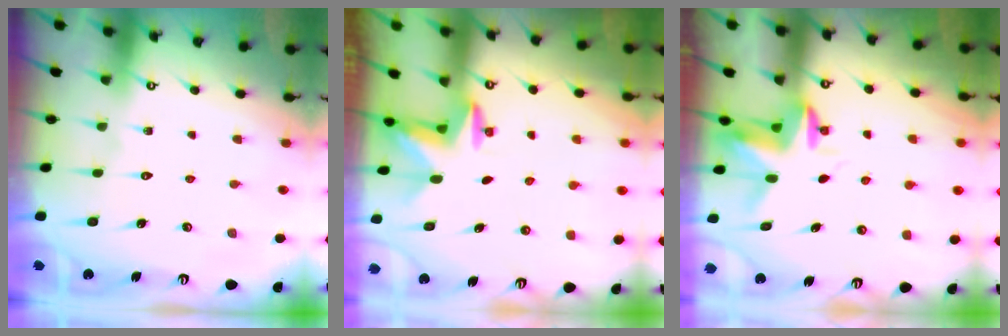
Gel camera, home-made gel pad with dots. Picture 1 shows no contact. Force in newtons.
{"total": 2.8, "press": 2.7, "slide": 0.7}
{"total": 3.6, "press": 3.6, "slide": 0.2}